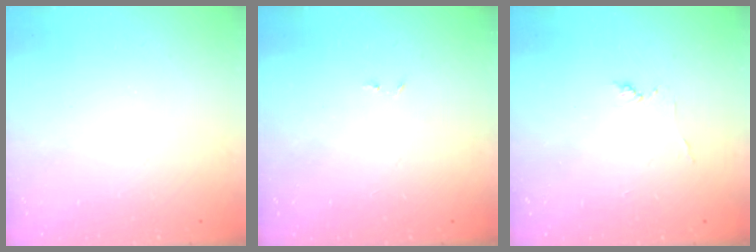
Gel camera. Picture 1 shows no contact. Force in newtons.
{"total": 2.9, "press": 2.9, "slide": 0.4}
{"total": 2.6, "press": 2.6, "slide": 0.3}